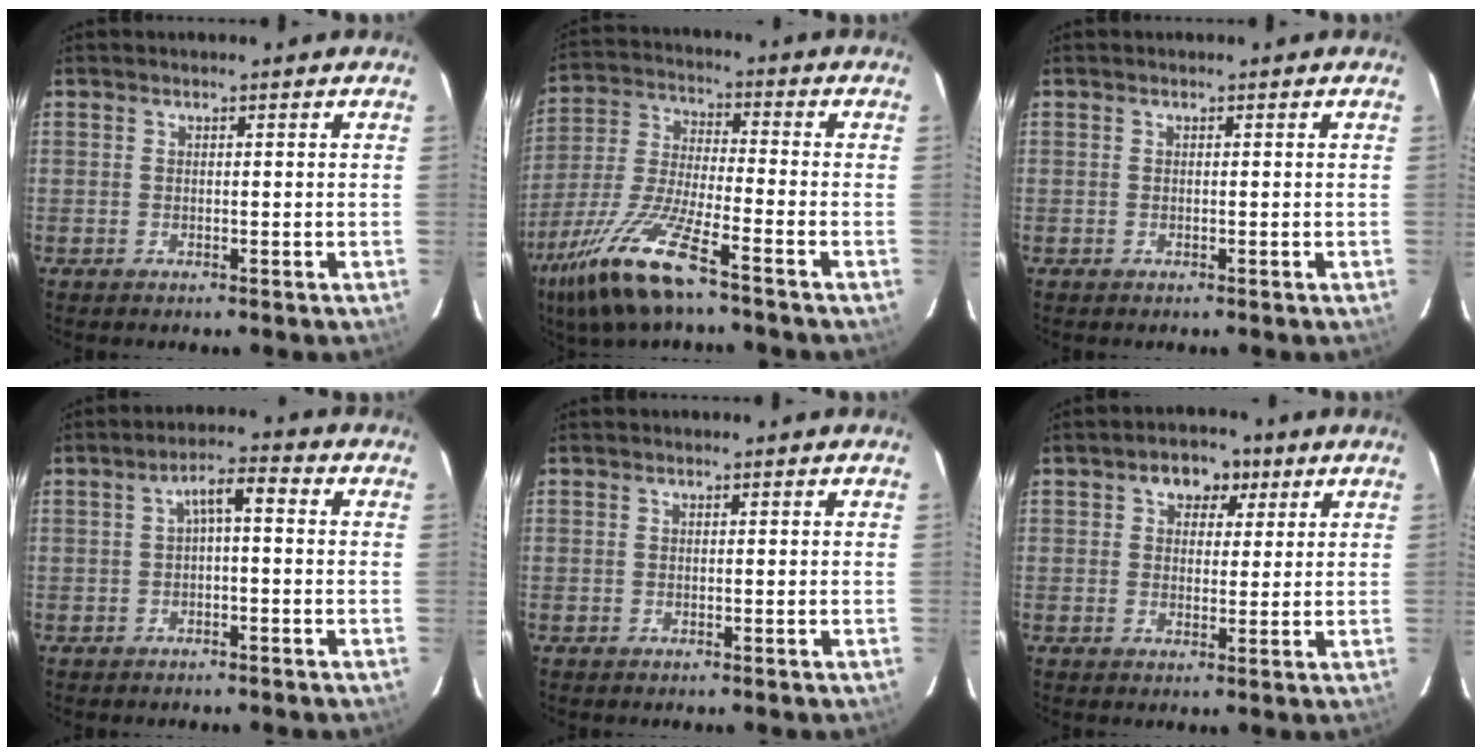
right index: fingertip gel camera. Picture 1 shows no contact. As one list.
[{"total": 14.9, "force": [-9.6, 2.8, 11.1], "torque": [-0.247, -0.024, -0.193]}, {"total": 0.0}, {"total": 4.1, "force": [-0.4, 1.2, 3.9], "torque": [-0.071, 0.015, -0.004]}, {"total": 0.0}, {"total": 6.1, "force": [2.8, 4.4, 3.1], "torque": [-0.044, 0.018, 0.038]}]